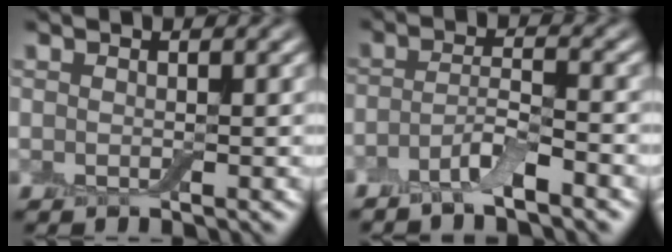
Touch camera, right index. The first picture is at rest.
{"total": 3.0, "force": [-2.3, 0.5, 1.9], "torque": [-0.037, 0.005, -0.053]}